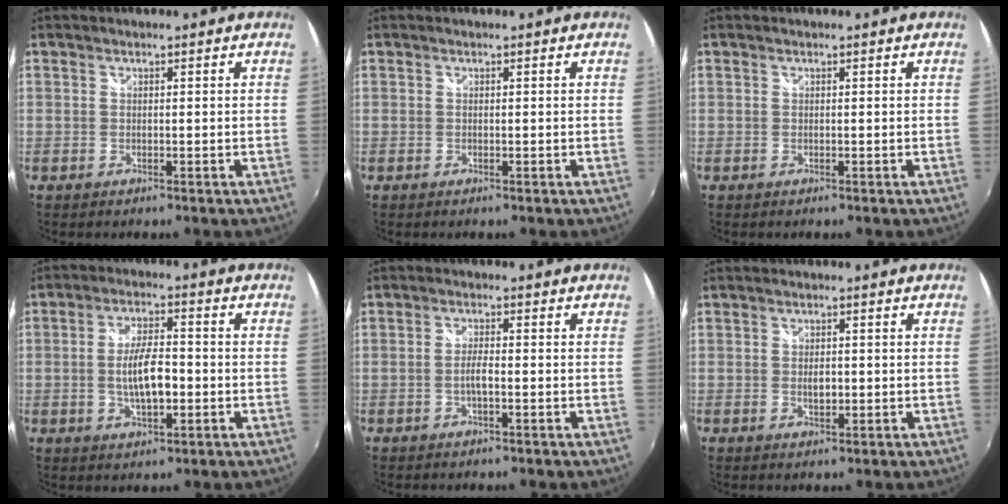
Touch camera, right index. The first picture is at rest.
{"total": 0.0}
{"total": 0.0}
{"total": 8.0, "force": [-1.5, 2.8, 7.4], "torque": [-0.140, 0.000, -0.021]}
{"total": 2.4, "force": [-0.9, 0.3, 2.2], "torque": [-0.047, 0.003, -0.017]}
{"total": 2.2, "force": [-0.2, 1.3, 1.8], "torque": [-0.031, -0.001, -0.003]}